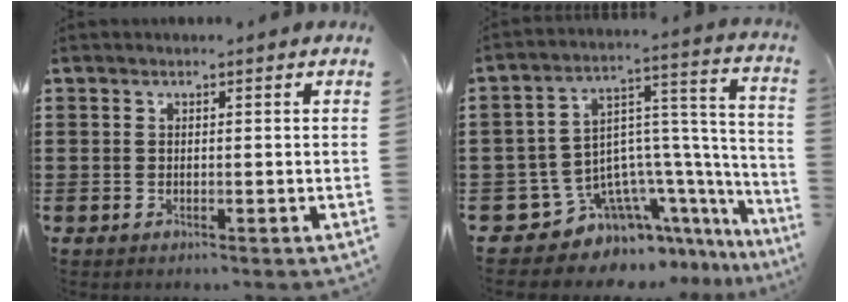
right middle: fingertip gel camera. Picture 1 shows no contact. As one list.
[{"total": 7.8, "force": [-5.0, 5.5, 2.4], "torque": [-0.080, -0.026, -0.091]}]